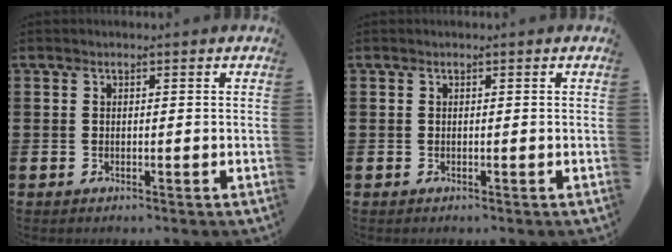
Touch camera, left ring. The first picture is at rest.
{"total": 0.0}